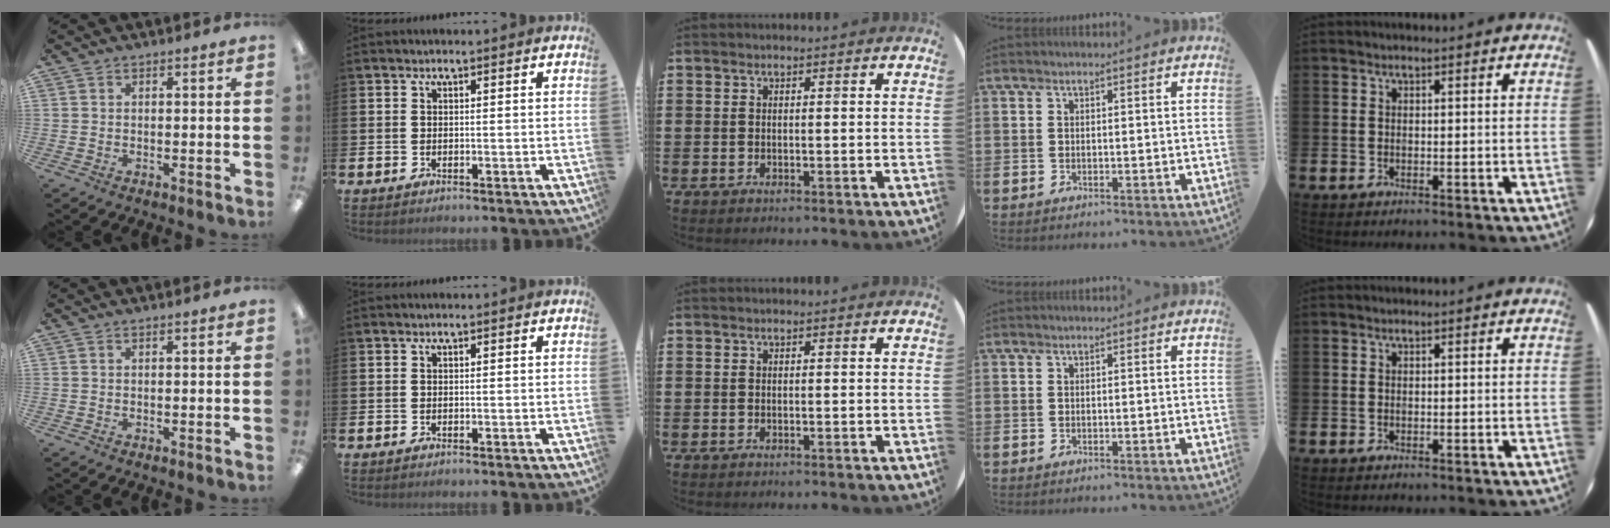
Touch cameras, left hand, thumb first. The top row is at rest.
{}